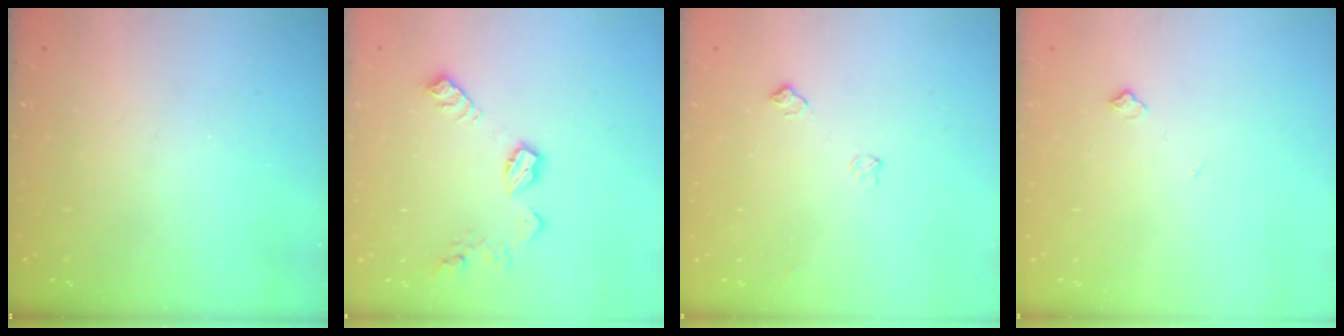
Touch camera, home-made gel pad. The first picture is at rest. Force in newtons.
{"total": 10.7, "press": 10.7, "slide": 0.6}
{"total": 4.3, "press": 4.2, "slide": 0.7}
{"total": 6.0, "press": 5.9, "slide": 0.8}